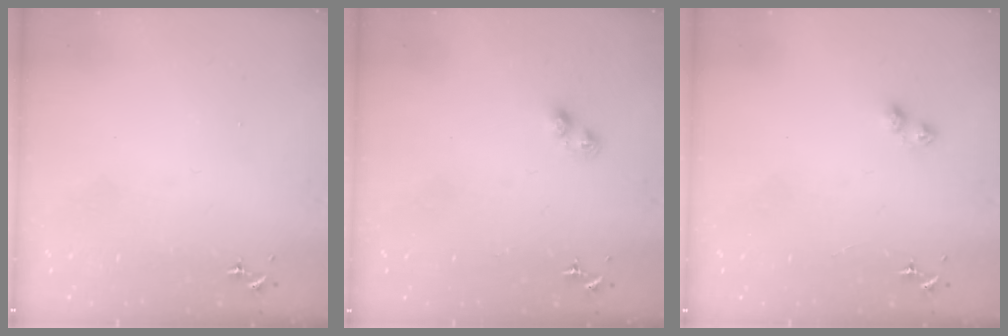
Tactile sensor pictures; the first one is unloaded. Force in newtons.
{"total": 3.3, "press": 3.3, "slide": 0.2}
{"total": 2.8, "press": 2.7, "slide": 0.4}